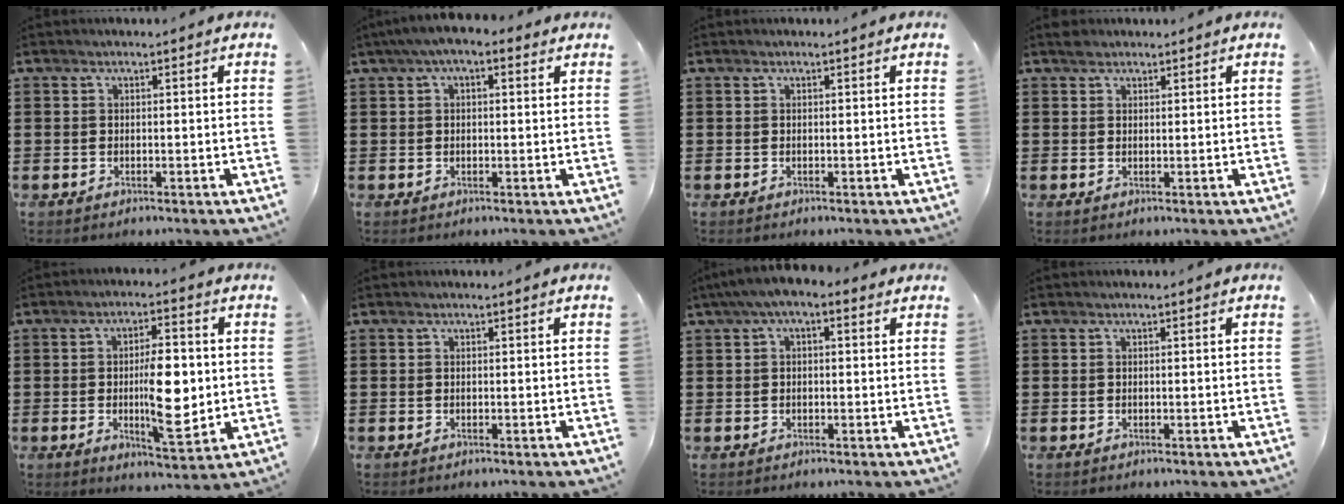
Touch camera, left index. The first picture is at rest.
{"total": 3.1, "force": [1.3, 1.3, 2.5], "torque": [-0.051, 0.008, 0.021]}
{"total": 0.0}
{"total": 1.3, "force": [1.1, 0.6, 0.2], "torque": [-0.008, 0.002, 0.023]}
{"total": 10.0, "force": [0.0, 4.0, 9.1], "torque": [-0.136, -0.008, -0.005]}
{"total": 0.0}
{"total": 2.5, "force": [0.3, 1.2, 2.2], "torque": [-0.049, 0.005, -0.001]}
{"total": 0.0}